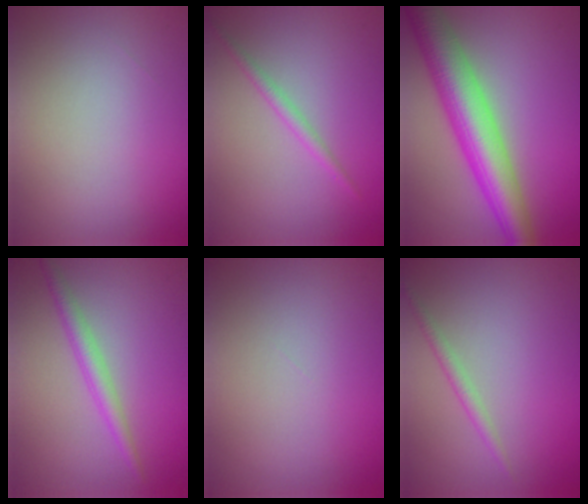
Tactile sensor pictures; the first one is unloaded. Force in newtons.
{"total": 1.3, "press": 1.3, "slide": 0.1}
{"total": 8.4, "press": 8.4, "slide": 0.3}
{"total": 2.3, "press": 2.3, "slide": 0.1}
{"total": 0.0}
{"total": 1.4, "press": 1.4, "slide": 0.0}